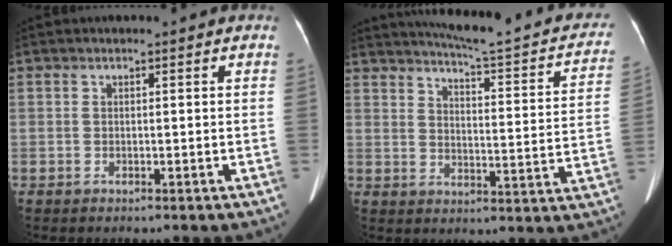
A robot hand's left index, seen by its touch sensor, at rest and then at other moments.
{"total": 21.3, "force": [18.5, 3.1, 10.1], "torque": [-0.129, -0.031, 0.216]}